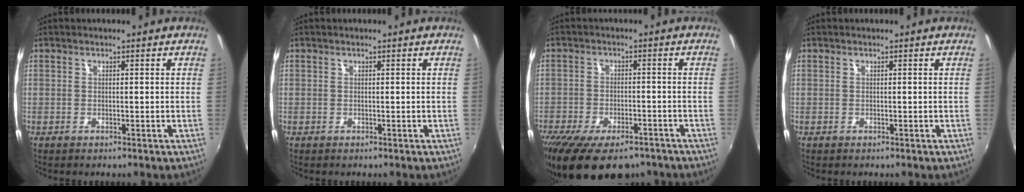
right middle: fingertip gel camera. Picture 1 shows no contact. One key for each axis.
{"total": 0.0}
{"total": 16.8, "fx": -12.0, "fy": 6.9, "fz": 9.5, "tx": -0.199, "ty": -0.042, "tz": -0.185}
{"total": 0.0}